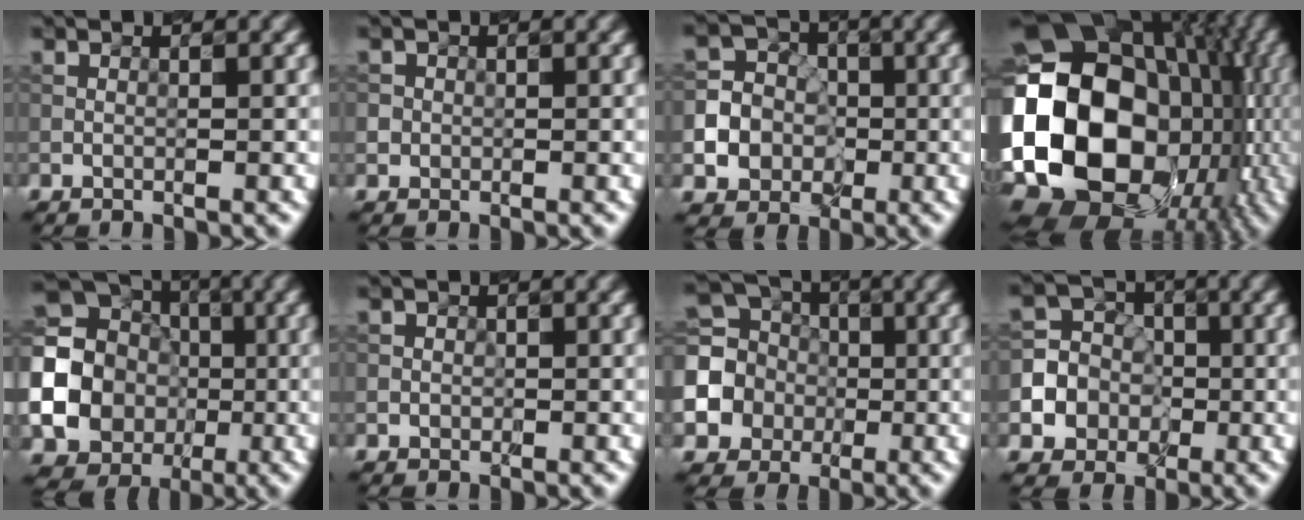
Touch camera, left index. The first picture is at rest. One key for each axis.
{"total": 1.1, "fx": 0.1, "fy": 1.1, "fz": 0.1, "tx": 0.011, "ty": 0.003, "tz": -0.005}
{"total": 8.8, "fx": -2.7, "fy": 8.2, "fz": 1.9, "tx": -0.047, "ty": -0.016, "tz": -0.062}
{"total": 22.9, "fx": -1.9, "fy": 17.6, "fz": 14.5, "tx": -0.311, "ty": -0.007, "tz": -0.032}
{"total": 24.6, "fx": -3.1, "fy": 23.5, "fz": 6.8, "tx": -0.172, "ty": -0.013, "tz": -0.111}
{"total": 1.0, "fx": 0.0, "fy": 0.9, "fz": 0.2, "tx": 0.010, "ty": 0.002, "tz": -0.004}
{"total": 9.5, "fx": -1.0, "fy": 8.7, "fz": 3.7, "tx": -0.101, "ty": -0.003, "tz": -0.046}
{"total": 7.3, "fx": -2.2, "fy": 6.8, "fz": 1.3, "tx": -0.026, "ty": 0.003, "tz": -0.059}